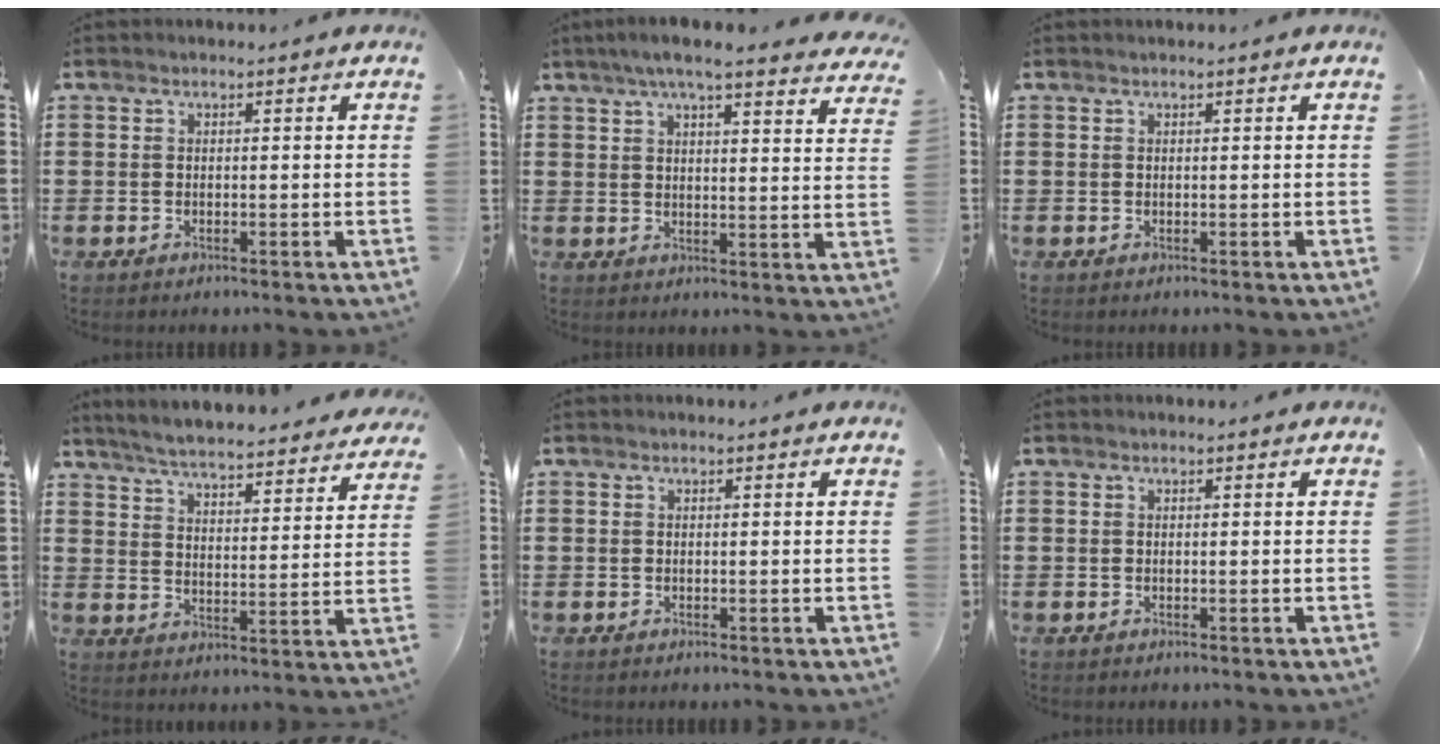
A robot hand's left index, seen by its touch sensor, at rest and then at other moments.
{"total": 6.0, "force": [5.2, 0.0, 3.1], "torque": [-0.076, -0.014, 0.090]}
{"total": 0.0}
{"total": 5.4, "force": [5.3, -0.2, 1.2], "torque": [-0.048, -0.036, 0.089]}
{"total": 0.0}
{"total": 0.0}